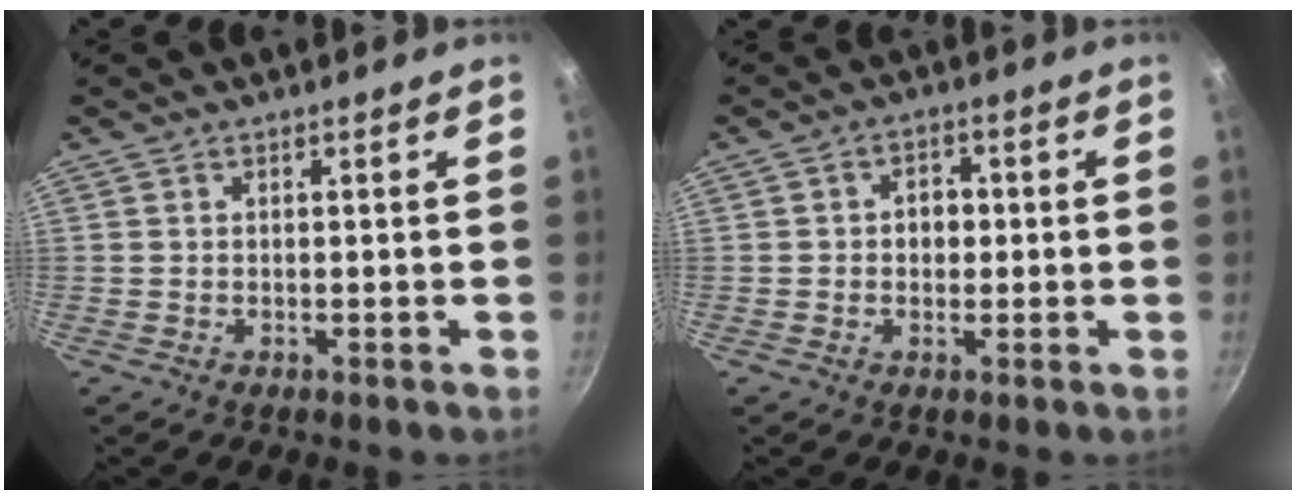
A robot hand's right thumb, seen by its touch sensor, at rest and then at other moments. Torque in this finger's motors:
{"motor_torque": [-0.55, 0.17, 0.12, 0.58, 0.04]}